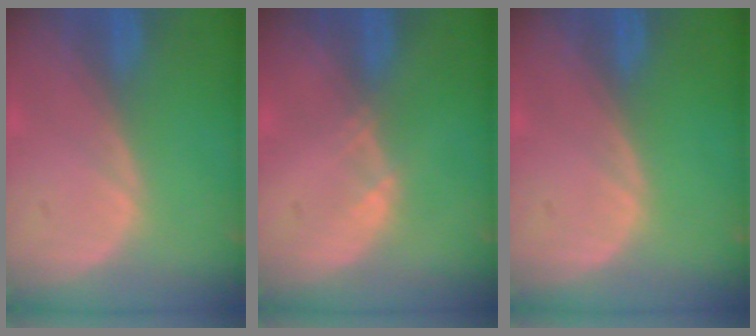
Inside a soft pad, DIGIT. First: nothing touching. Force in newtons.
{"total": 0.8, "press": 0.8, "slide": 0.1}
{"total": 0.0}